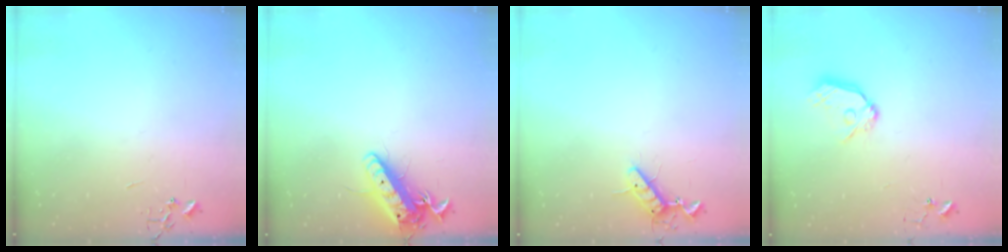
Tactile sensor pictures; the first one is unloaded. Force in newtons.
{"total": 13.5, "press": 13.3, "slide": 2.3}
{"total": 8.5, "press": 8.4, "slide": 1.5}
{"total": 11.0, "press": 10.9, "slide": 1.1}